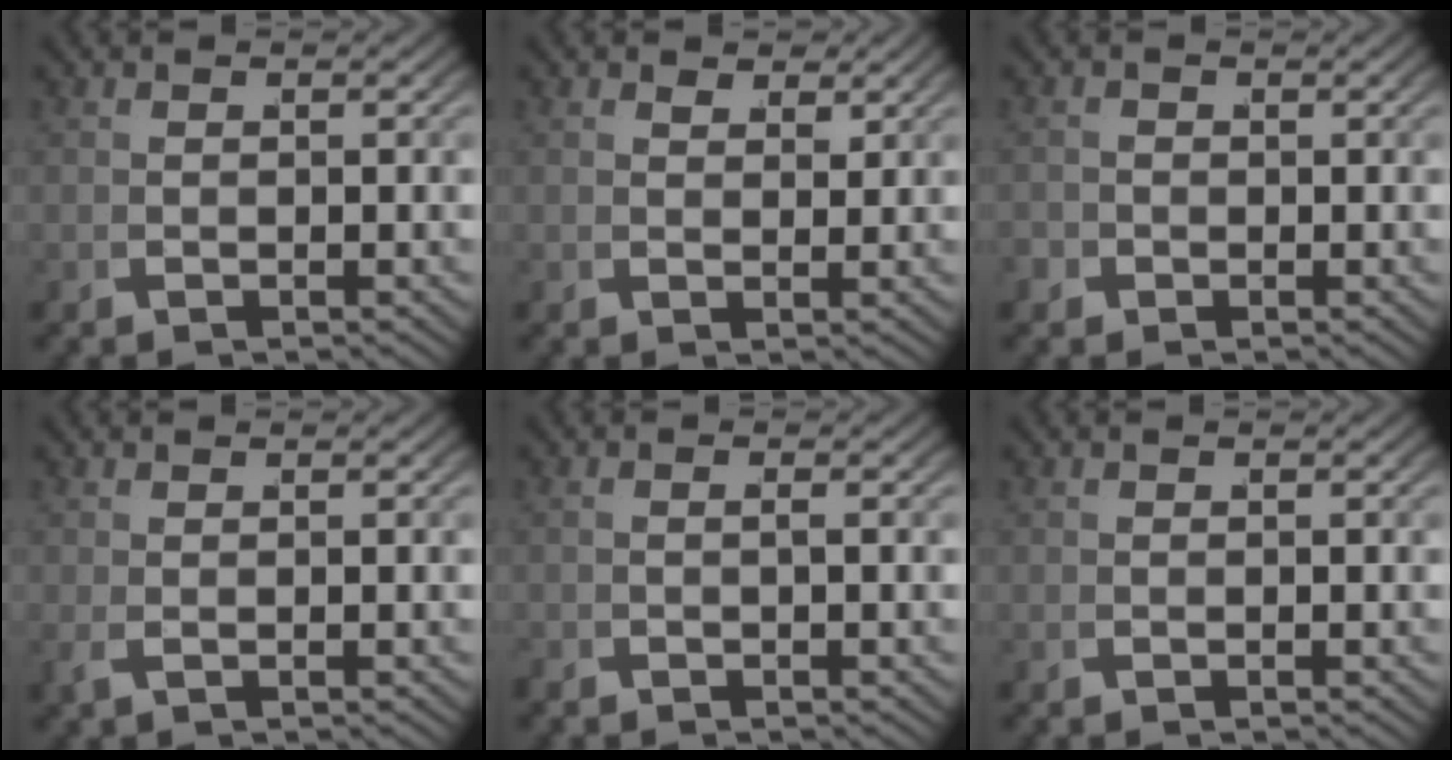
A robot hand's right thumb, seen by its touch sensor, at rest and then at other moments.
{"total": 1.9, "force": [1.7, 0.8, 0.4], "torque": [0.004, -0.005, 0.031]}
{"total": 1.1, "force": [-0.5, 0.9, -0.3], "torque": [0.009, -0.009, -0.009]}
{"total": 0.6, "force": [0.2, 0.1, 0.5], "torque": [-0.021, -0.002, 0.008]}
{"total": 0.6, "force": [-0.4, 0.2, 0.4], "torque": [-0.011, 0.001, -0.007]}
{"total": 0.0}